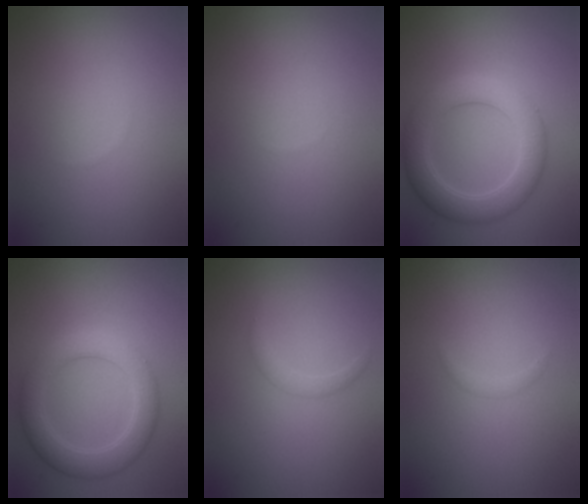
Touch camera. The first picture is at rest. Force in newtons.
{"total": 0.0}
{"total": 5.2, "press": 5.2, "slide": 0.5}
{"total": 4.6, "press": 4.6, "slide": 0.4}
{"total": 1.1, "press": 1.1, "slide": 0.1}
{"total": 0.5, "press": 0.5, "slide": 0.0}